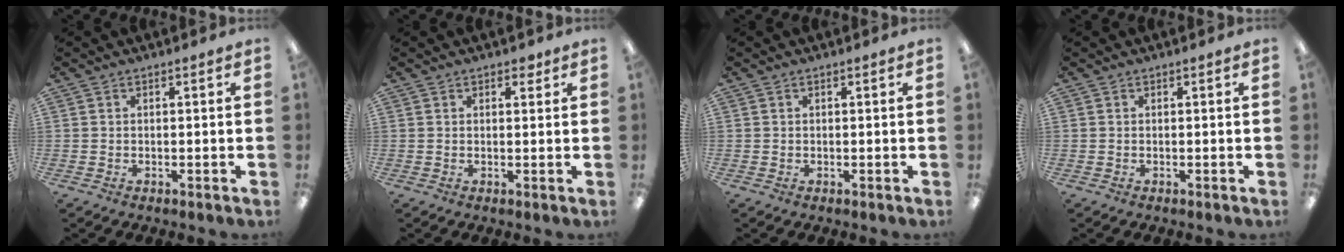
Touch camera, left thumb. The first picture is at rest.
{"total": 1.9, "force": [1.2, 1.2, 1.0], "torque": [-0.005, -0.002, 0.017]}
{"total": 0.0}
{"total": 0.0}